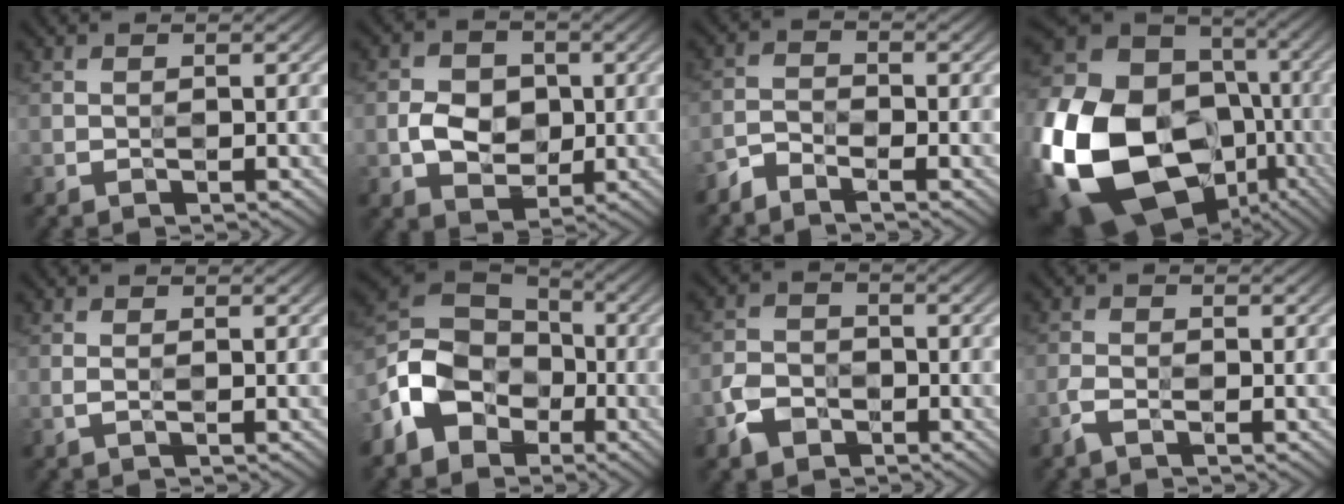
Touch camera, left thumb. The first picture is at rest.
{"total": 4.5, "force": [-0.3, 3.9, 2.1], "torque": [-0.037, 0.001, -0.010]}
{"total": 3.2, "force": [-3.0, 0.9, 0.5], "torque": [-0.005, -0.001, -0.066]}
{"total": 21.8, "force": [-7.4, 16.5, 12.1], "torque": [-0.342, -0.037, -0.126]}
{"total": 0.0}
{"total": 9.5, "force": [-4.1, 7.3, 4.5], "torque": [-0.095, 0.001, -0.098]}
{"total": 3.5, "force": [-2.4, 2.5, 0.7], "torque": [-0.014, -0.001, -0.053]}
{"total": 2.0, "force": [-1.6, 0.7, 0.9], "torque": [-0.020, -0.003, -0.034]}